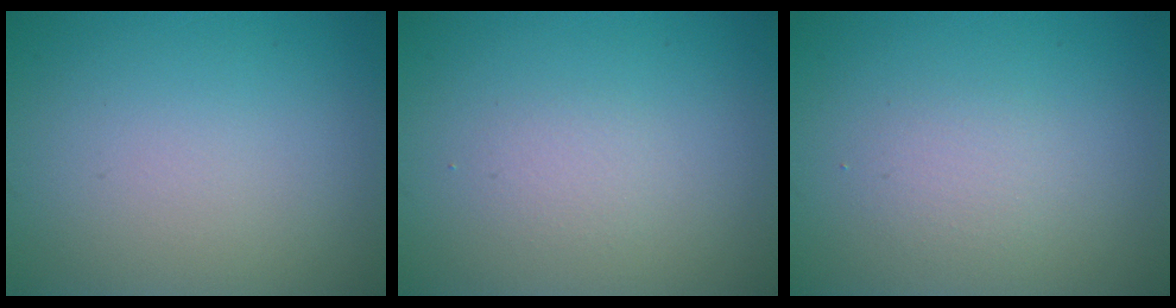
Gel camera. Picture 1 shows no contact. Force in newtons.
{"total": 1.1, "press": 1.1, "slide": 0.1}
{"total": 1.5, "press": 1.5, "slide": 0.1}